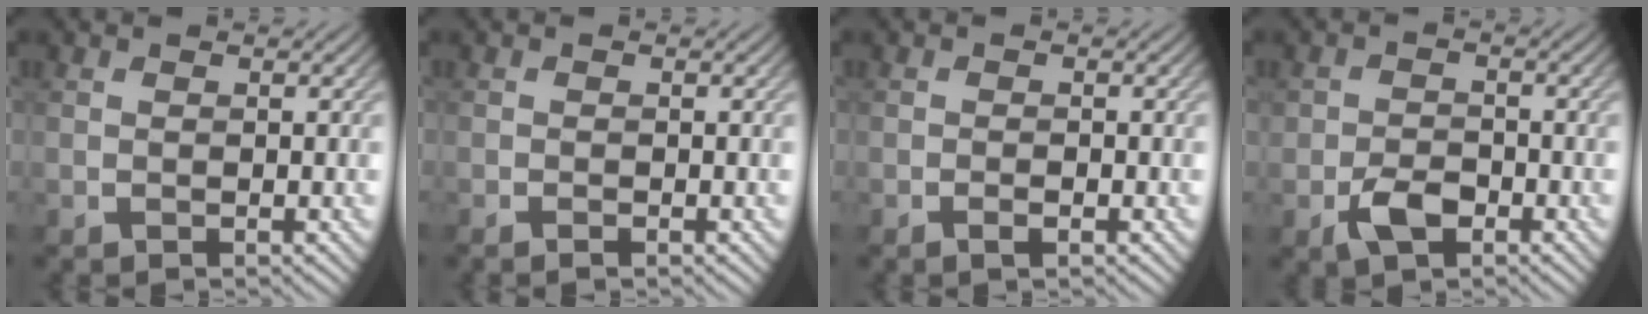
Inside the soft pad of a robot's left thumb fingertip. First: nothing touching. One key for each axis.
{"total": 0.9, "fx": -0.7, "fy": 0.2, "fz": 0.6, "tx": -0.012, "ty": 0.000, "tz": -0.013}
{"total": 1.4, "fx": -0.9, "fy": 0.3, "fz": 1.0, "tx": -0.019, "ty": 0.001, "tz": -0.016}
{"total": 3.9, "fx": -2.1, "fy": 2.3, "fz": 2.3, "tx": -0.043, "ty": -0.003, "tz": -0.044}